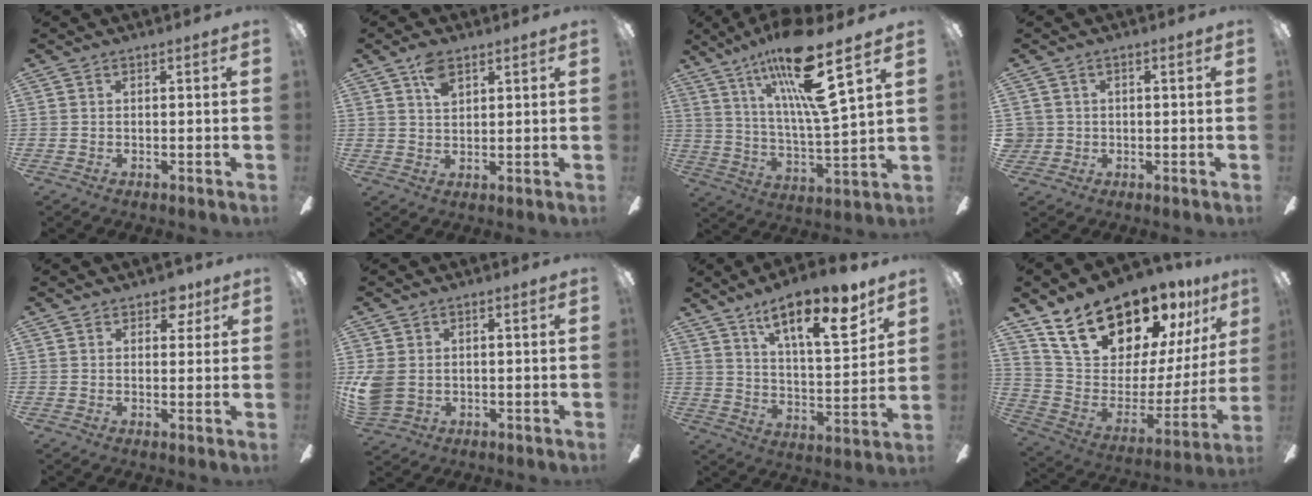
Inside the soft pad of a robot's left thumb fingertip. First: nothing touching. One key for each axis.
{"total": 5.3, "fx": 3.0, "fy": 2.8, "fz": 3.3, "tx": -0.057, "ty": -0.002, "tz": 0.052}
{"total": 19.8, "fx": 12.6, "fy": 3.2, "fz": 14.9, "tx": -0.275, "ty": -0.058, "tz": 0.193}
{"total": 2.6, "fx": 0.1, "fy": 2.6, "fz": 0.3, "tx": -0.010, "ty": 0.006, "tz": 0.003}
{"total": 4.6, "fx": 2.9, "fy": 2.8, "fz": 2.1, "tx": -0.016, "ty": -0.003, "tz": 0.047}
{"total": 6.4, "fx": 0.1, "fy": 5.0, "fz": 4.0, "tx": -0.104, "ty": 0.005, "tz": 0.004}
{"total": 18.0, "fx": 12.5, "fy": 5.7, "fz": 11.6, "tx": -0.177, "ty": -0.072, "tz": 0.202}
{"total": 23.1, "fx": 18.4, "fy": 9.7, "fz": 10.0, "tx": -0.176, "ty": -0.126, "tz": 0.338}